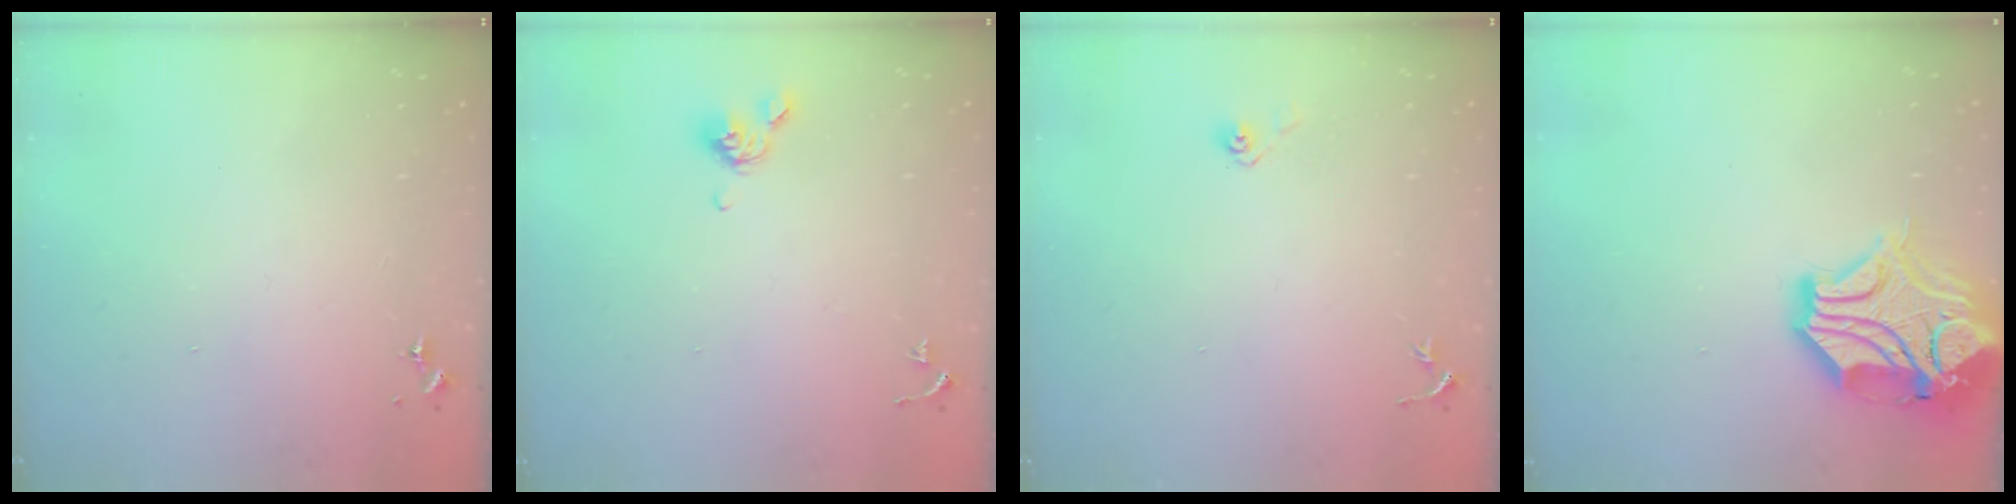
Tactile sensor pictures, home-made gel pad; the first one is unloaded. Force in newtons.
{"total": 5.2, "press": 5.1, "slide": 1.1}
{"total": 3.6, "press": 2.9, "slide": 2.1}
{"total": 17.6, "press": 17.4, "slide": 2.6}